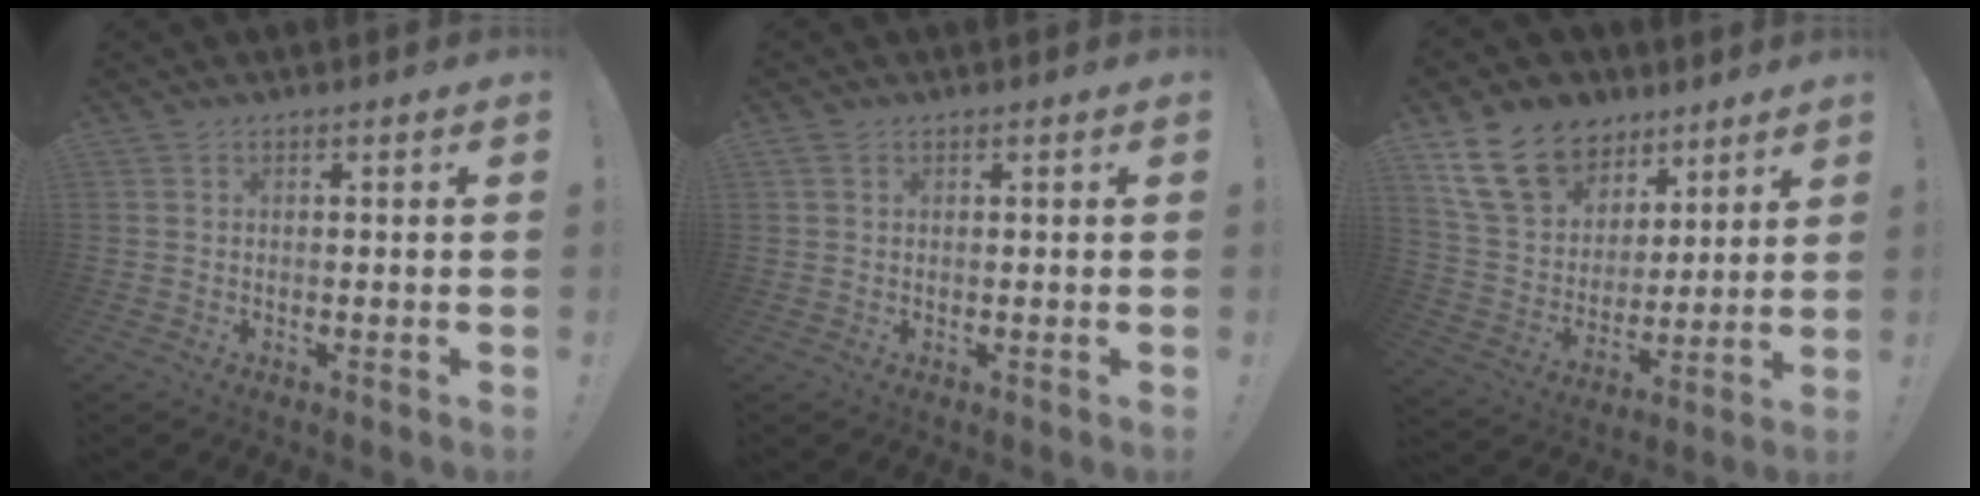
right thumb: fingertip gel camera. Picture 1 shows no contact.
{"total": 1.2, "force": [0.7, 0.8, 0.6], "torque": [-0.020, 0.005, 0.015]}
{"total": 17.8, "force": [10.2, 12.7, 7.2], "torque": [-0.128, -0.047, 0.209]}